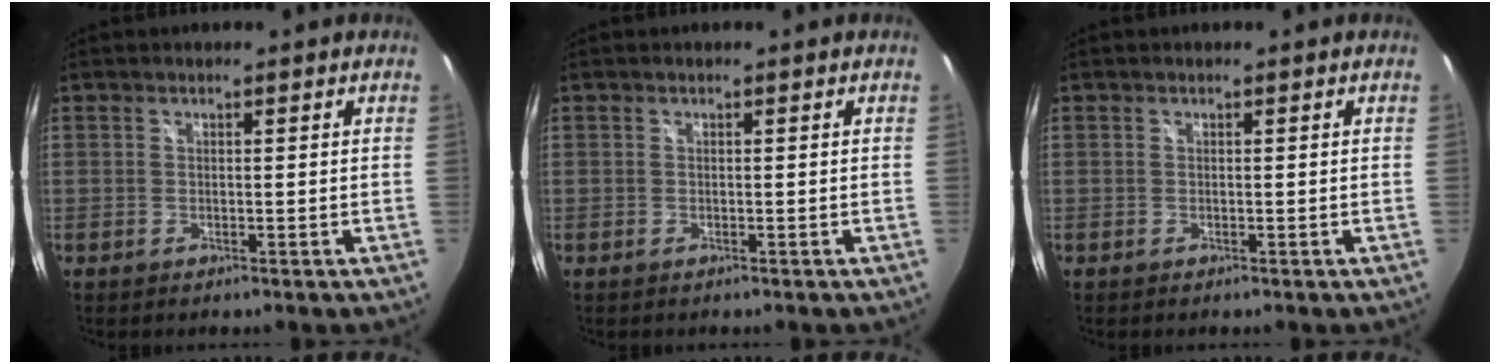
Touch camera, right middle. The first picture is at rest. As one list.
[{"total": 0.0}, {"total": 0.0}]